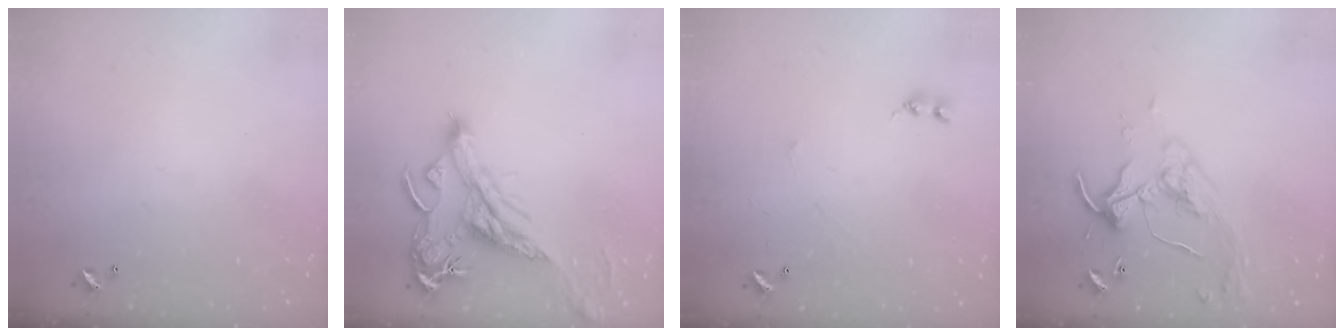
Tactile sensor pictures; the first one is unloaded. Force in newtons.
{"total": 1.4, "press": 0.8, "slide": 1.1}
{"total": 2.6, "press": 2.6, "slide": 0.4}
{"total": 5.6, "press": 5.5, "slide": 0.7}